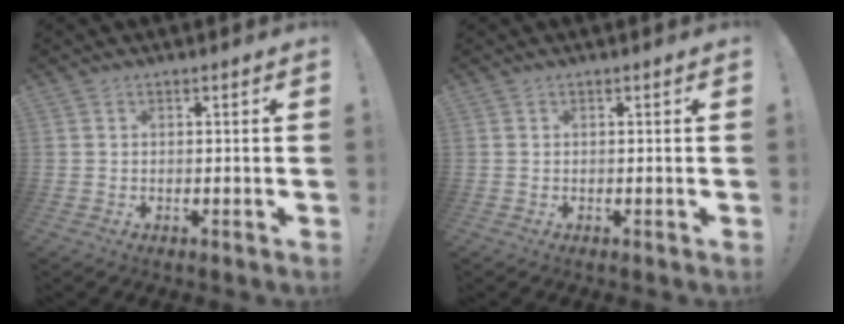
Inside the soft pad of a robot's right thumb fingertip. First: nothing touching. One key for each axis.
{"total": 0.0}